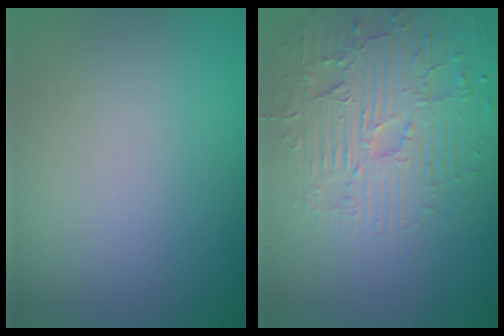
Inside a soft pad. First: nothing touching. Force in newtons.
{"total": 4.7, "press": 4.3, "slide": 1.9}